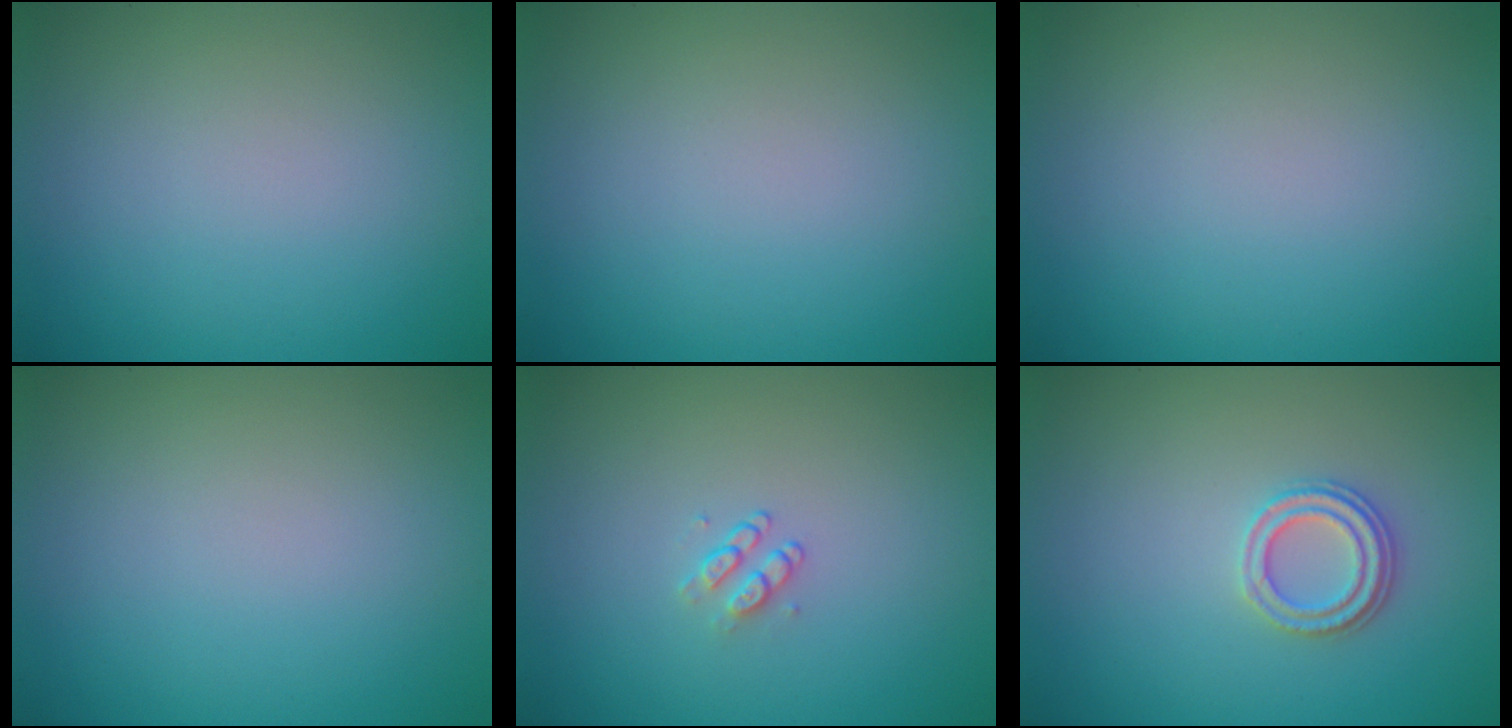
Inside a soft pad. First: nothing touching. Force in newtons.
{"total": 0.0}
{"total": 0.0}
{"total": 0.0}
{"total": 1.1, "press": 0.8, "slide": 0.7}
{"total": 2.3, "press": 2.1, "slide": 1.0}